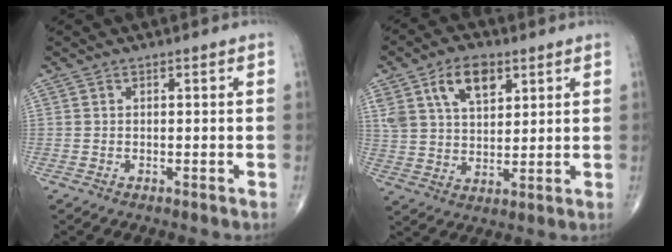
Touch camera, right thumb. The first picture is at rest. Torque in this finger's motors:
{"motor_torque": [1.34, 1.60, 1.19, 0.85, 0.08]}